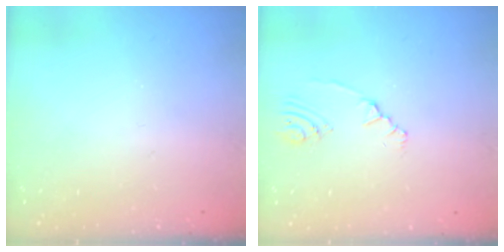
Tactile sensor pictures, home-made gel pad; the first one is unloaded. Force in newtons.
{"total": 2.4, "press": 2.2, "slide": 1.1}